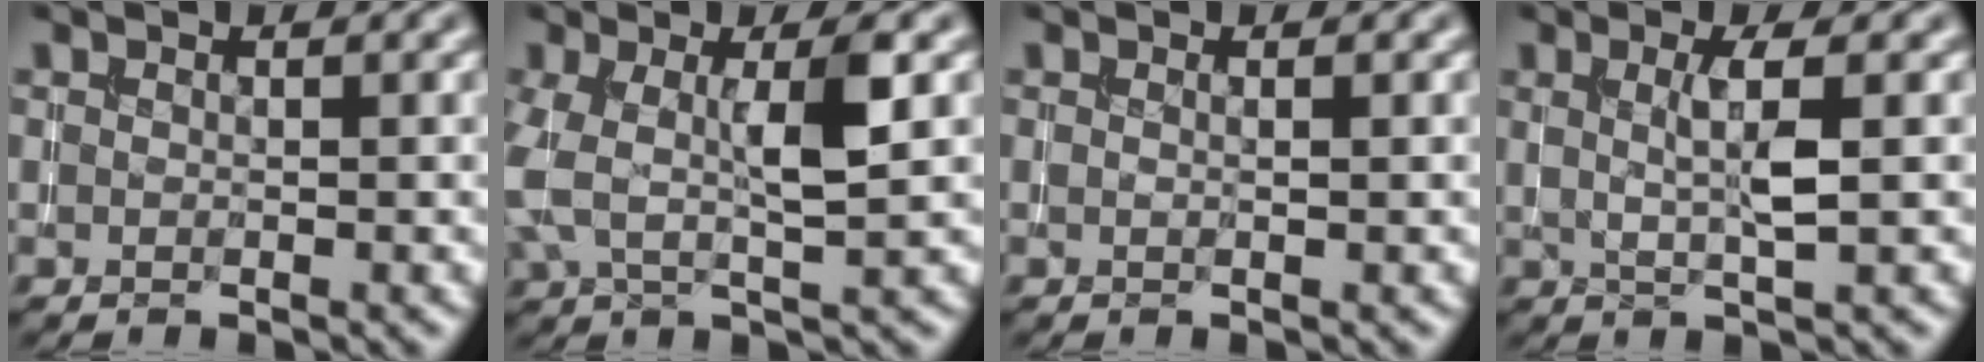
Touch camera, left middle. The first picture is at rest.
{"total": 5.0, "force": [0.7, 1.3, 4.8], "torque": [-0.101, 0.009, 0.007]}
{"total": 0.5, "force": [0.2, 0.0, 0.5], "torque": [-0.007, 0.001, 0.000]}
{"total": 2.9, "force": [0.6, 0.5, 2.8], "torque": [-0.049, 0.001, 0.011]}